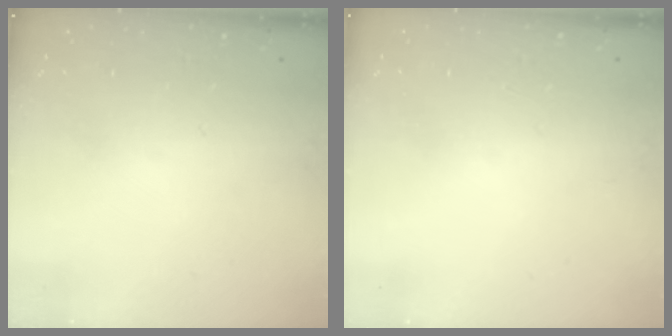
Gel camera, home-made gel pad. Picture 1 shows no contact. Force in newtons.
{"total": 0.0}